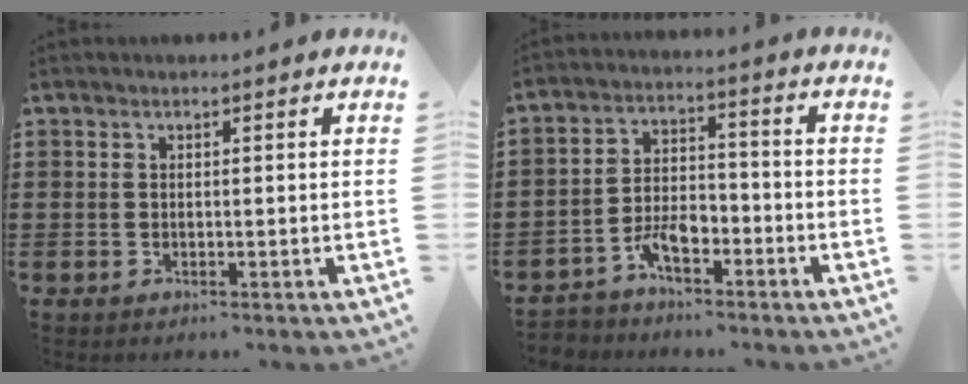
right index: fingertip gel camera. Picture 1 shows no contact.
{"total": 5.2, "force": [-3.5, 2.7, 2.8], "torque": [-0.060, 0.012, -0.070]}